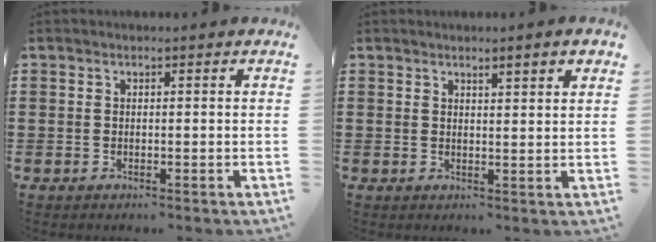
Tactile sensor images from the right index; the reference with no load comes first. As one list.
[{"total": 2.0, "force": [1.7, 0.1, 1.2], "torque": [-0.026, 0.002, 0.030]}]